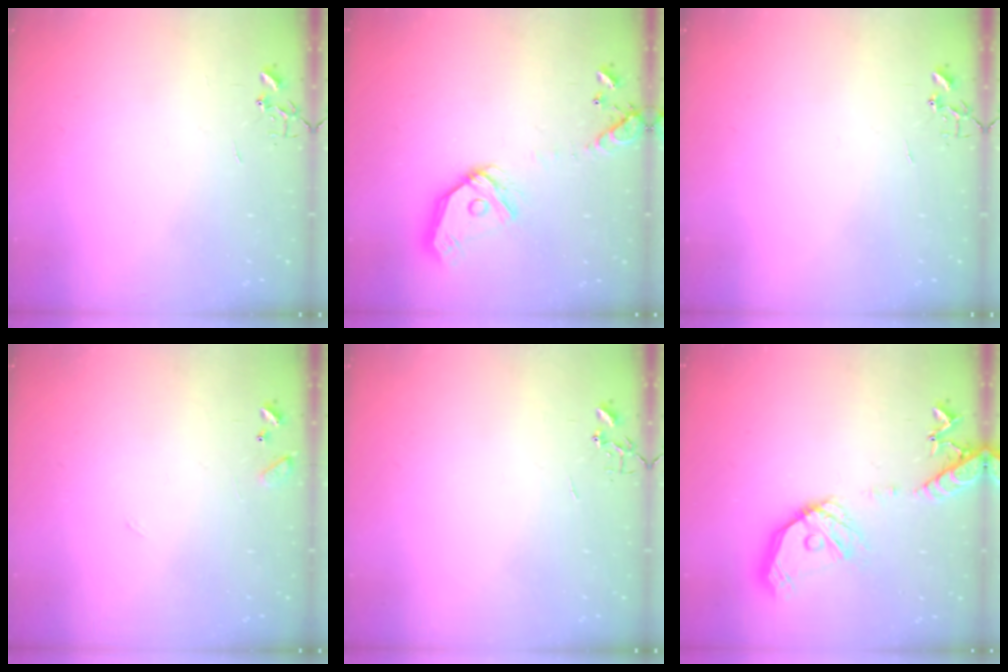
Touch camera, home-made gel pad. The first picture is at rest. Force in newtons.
{"total": 15.9, "press": 15.7, "slide": 2.2}
{"total": 0.0}
{"total": 8.4, "press": 8.4, "slide": 0.5}
{"total": 0.0}
{"total": 17.9, "press": 17.7, "slide": 2.6}